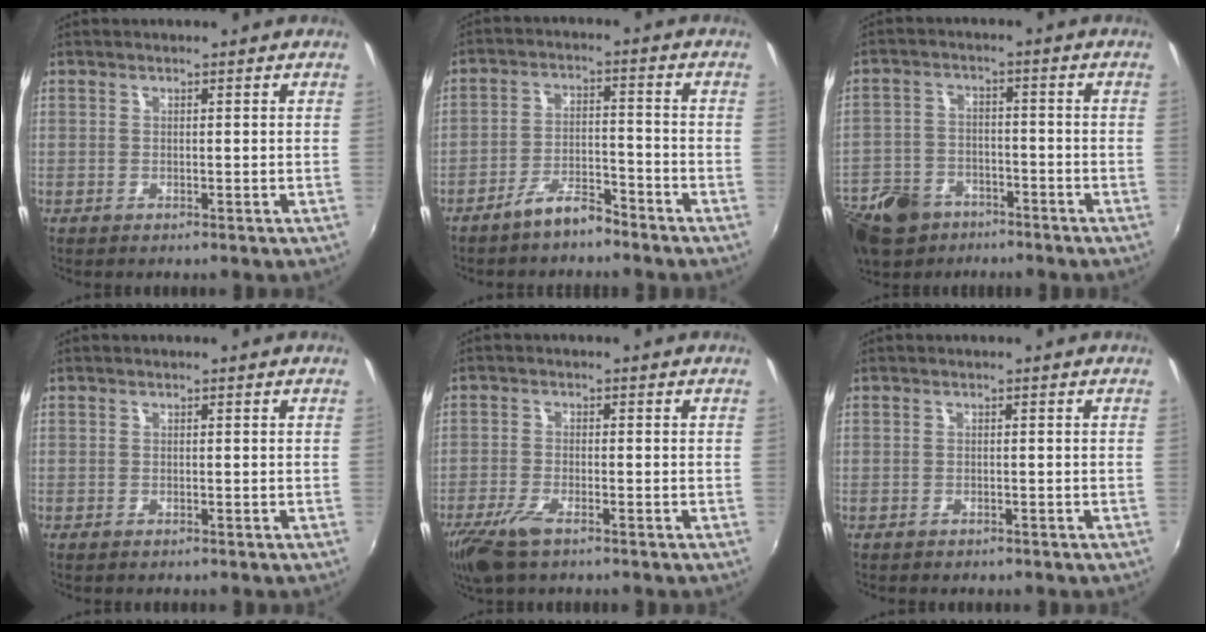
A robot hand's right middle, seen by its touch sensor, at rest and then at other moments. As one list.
[{"total": 5.7, "force": [-4.9, 1.4, 2.6], "torque": [-0.060, 0.009, -0.081]}, {"total": 16.4, "force": [-10.7, 10.0, 7.3], "torque": [-0.199, -0.011, -0.184]}, {"total": 0.0}, {"total": 4.7, "force": [-3.1, 1.2, 3.3], "torque": [-0.082, -0.015, -0.060]}, {"total": 1.3, "force": [-1.1, 0.6, 0.4], "torque": [-0.011, -0.002, -0.014]}]